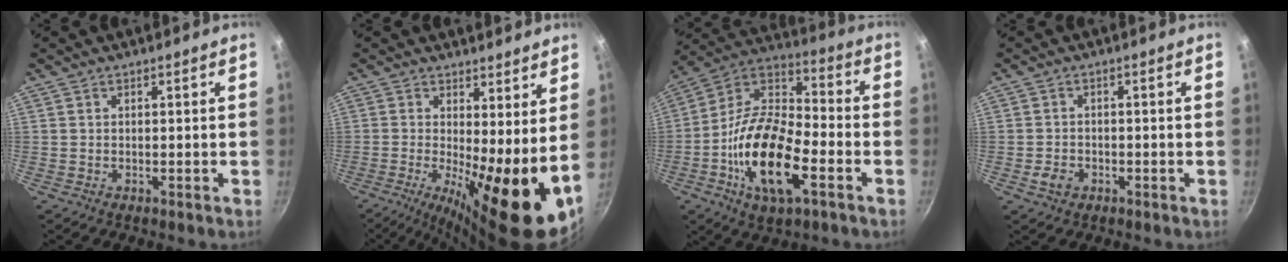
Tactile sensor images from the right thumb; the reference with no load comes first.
{"total": 13.2, "force": [-0.5, 3.5, 12.7], "torque": [-0.187, -0.013, -0.008]}
{"total": 20.6, "force": [-6.9, 9.2, 17.1], "torque": [-0.315, 0.032, -0.144]}
{"total": 3.0, "force": [-1.4, 2.2, 1.5], "torque": [-0.025, 0.009, -0.022]}